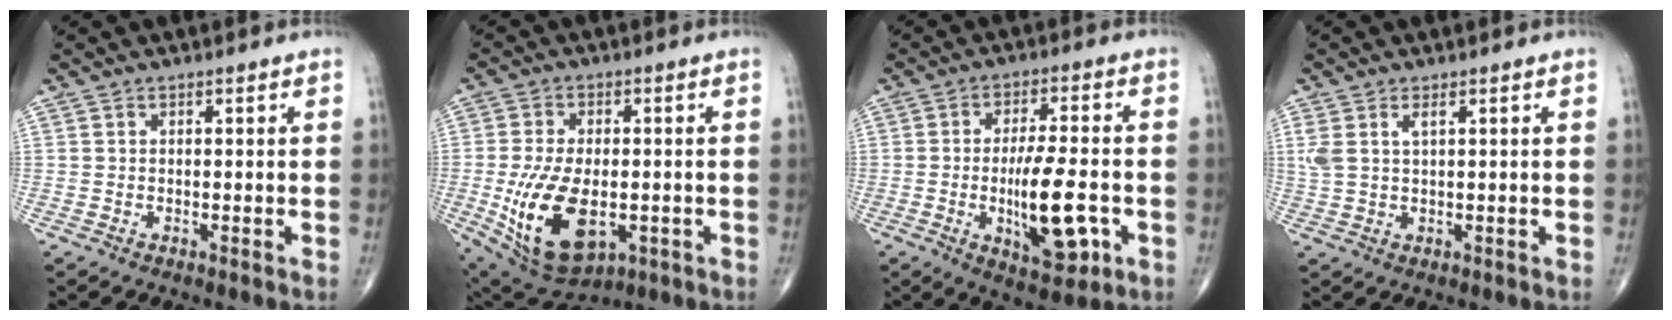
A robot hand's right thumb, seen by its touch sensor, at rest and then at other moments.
{"total": 16.4, "force": [-3.6, 9.1, 13.2], "torque": [-0.244, -0.008, -0.038]}
{"total": 13.7, "force": [-3.2, 4.7, 12.4], "torque": [-0.195, 0.007, -0.043]}
{"total": 3.8, "force": [1.5, 1.6, 3.2], "torque": [-0.083, 0.007, 0.038]}